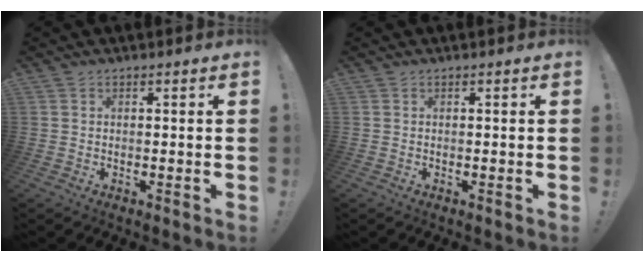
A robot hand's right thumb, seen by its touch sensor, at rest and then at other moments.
{"total": 0.0}